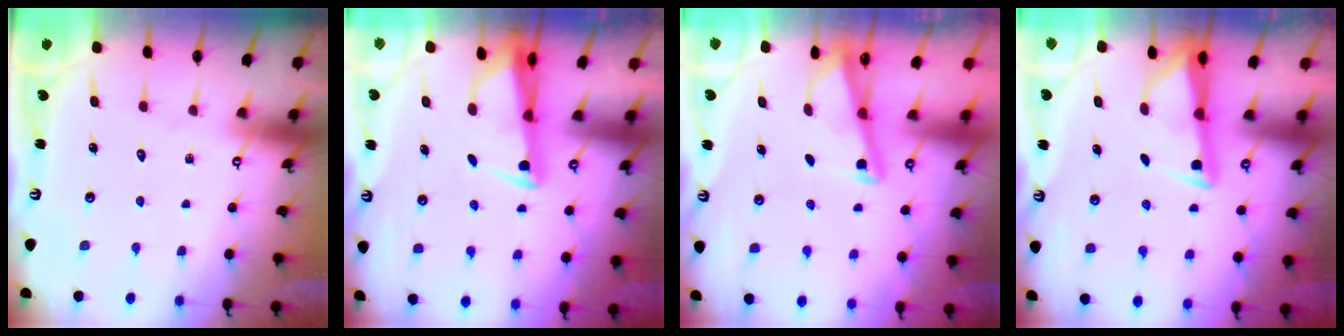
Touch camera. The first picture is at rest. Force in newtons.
{"total": 2.8, "press": 2.7, "slide": 0.9}
{"total": 3.0, "press": 3.0, "slide": 0.3}
{"total": 3.3, "press": 3.2, "slide": 0.4}